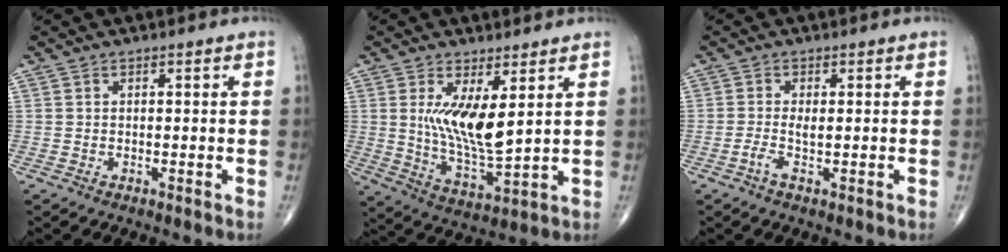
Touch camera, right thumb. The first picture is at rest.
{"total": 11.0, "force": [3.0, 3.6, 9.9], "torque": [-0.173, -0.040, 0.068]}
{"total": 2.2, "force": [-0.4, 0.5, 2.1], "torque": [-0.046, 0.003, -0.011]}